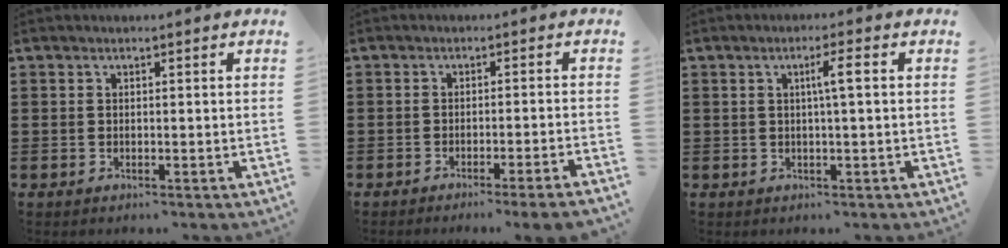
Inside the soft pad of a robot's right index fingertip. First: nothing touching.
{"total": 2.3, "force": [-1.9, -0.6, 1.2], "torque": [-0.020, -0.006, -0.036]}
{"total": 3.2, "force": [0.5, -0.2, 3.1], "torque": [-0.058, -0.001, 0.003]}